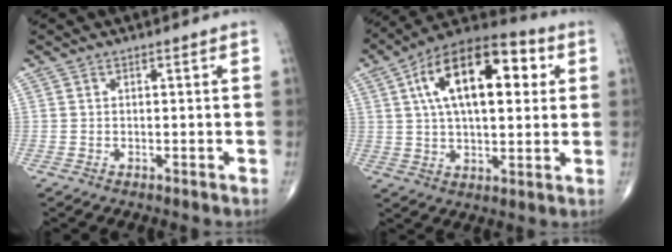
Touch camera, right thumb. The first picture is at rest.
{"total": 20.6, "force": [5.6, 10.0, 17.1], "torque": [-0.258, 0.015, 0.080]}